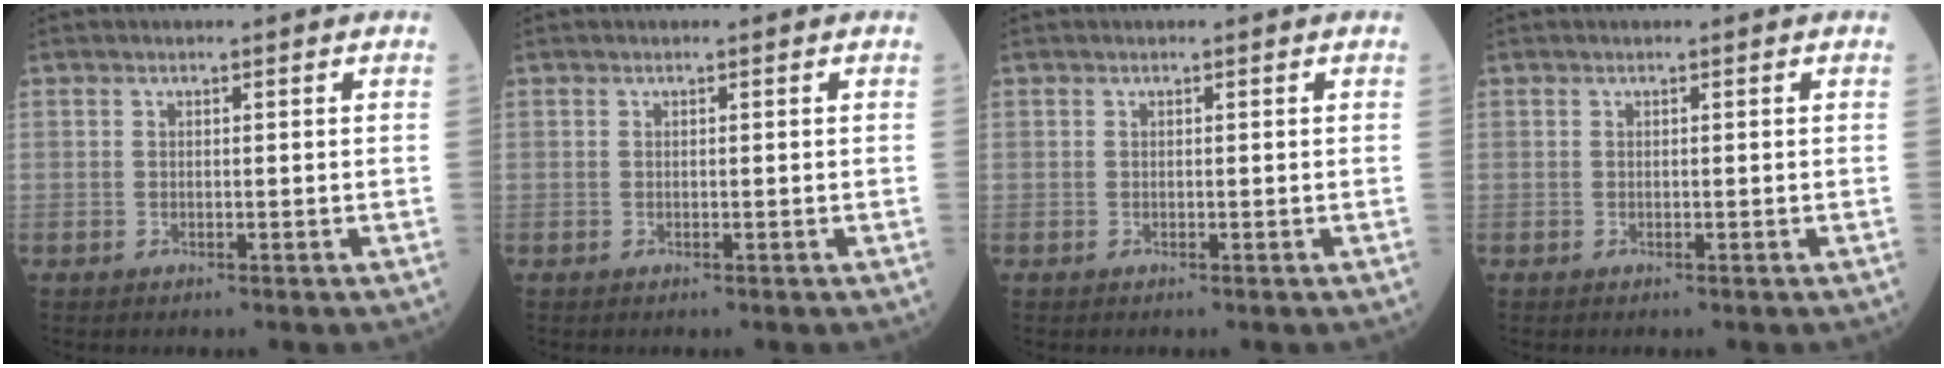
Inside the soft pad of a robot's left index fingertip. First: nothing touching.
{"total": 0.0}
{"total": 0.0}
{"total": 0.0}